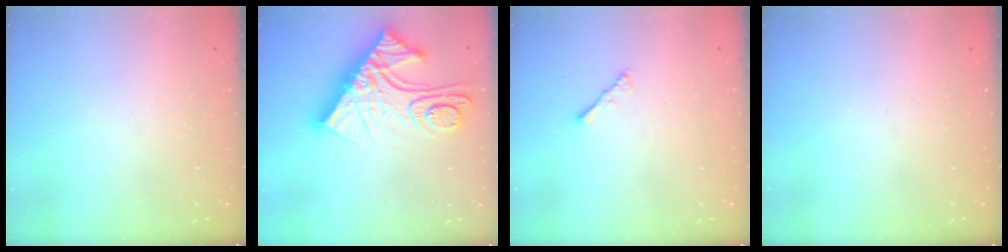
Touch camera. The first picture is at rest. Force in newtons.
{"total": 21.9, "press": 21.8, "slide": 1.9}
{"total": 2.2, "press": 2.1, "slide": 0.5}
{"total": 0.0}